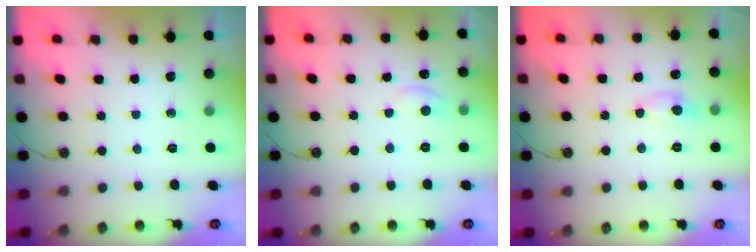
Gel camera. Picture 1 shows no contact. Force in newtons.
{"total": 1.1, "press": 0.8, "slide": 0.7}
{"total": 1.9, "press": 1.8, "slide": 0.6}